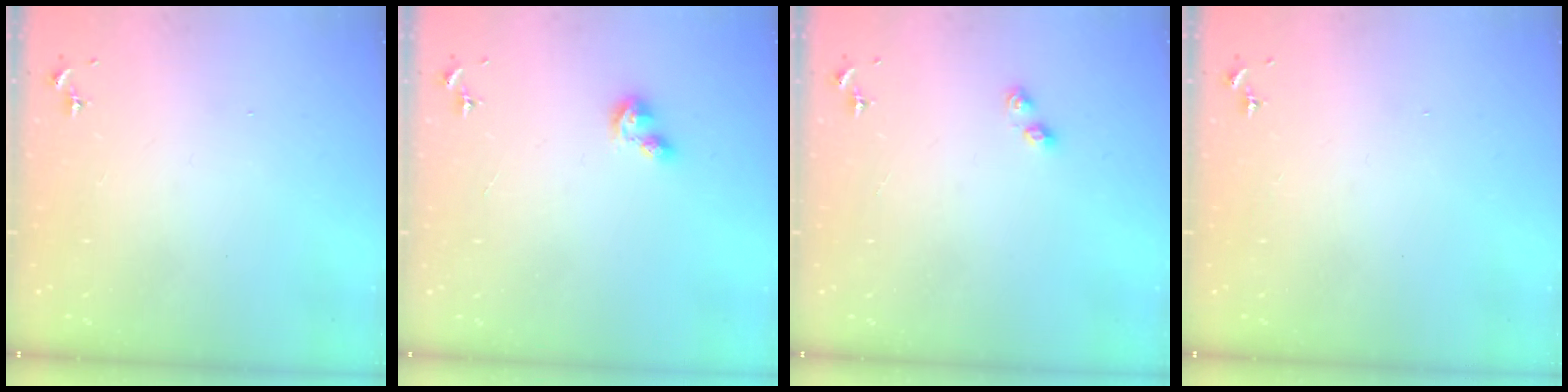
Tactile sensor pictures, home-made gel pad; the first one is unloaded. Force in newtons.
{"total": 4.0, "press": 4.0, "slide": 0.8}
{"total": 4.0, "press": 3.9, "slide": 0.6}
{"total": 0.0}